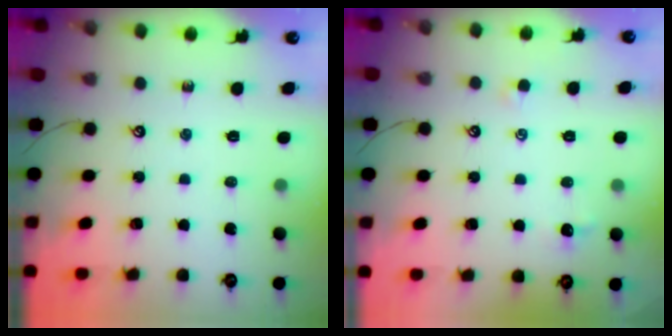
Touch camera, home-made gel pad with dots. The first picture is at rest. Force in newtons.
{"total": 1.1, "press": 1.0, "slide": 0.5}